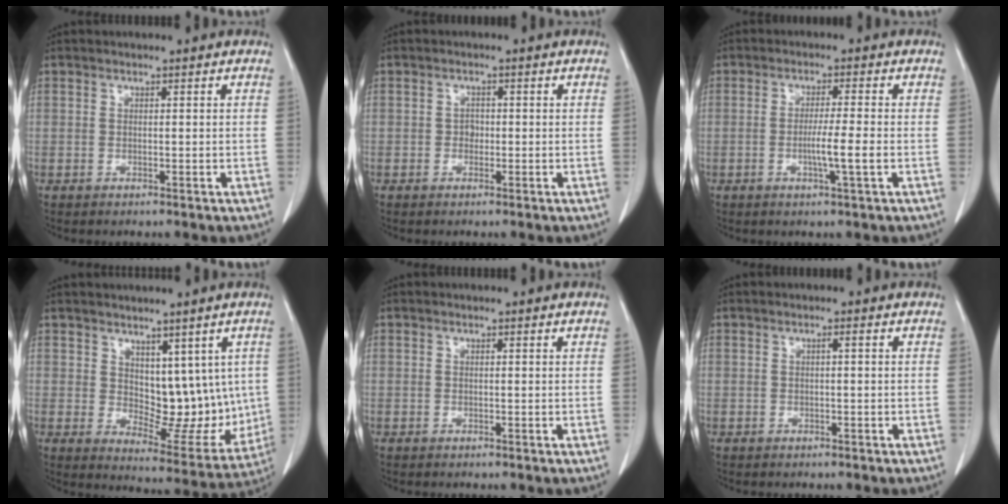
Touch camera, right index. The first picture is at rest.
{"total": 1.3, "force": [-0.2, 1.1, 0.7], "torque": [-0.009, 0.004, -0.004]}
{"total": 4.6, "force": [-1.1, -0.6, 4.5], "torque": [-0.079, -0.008, -0.021]}
{"total": 10.5, "force": [2.7, 6.2, 8.0], "torque": [-0.089, -0.002, 0.059]}
{"total": 0.0}
{"total": 0.5, "force": [0.1, -0.1, 0.5], "torque": [-0.009, 0.001, 0.003]}